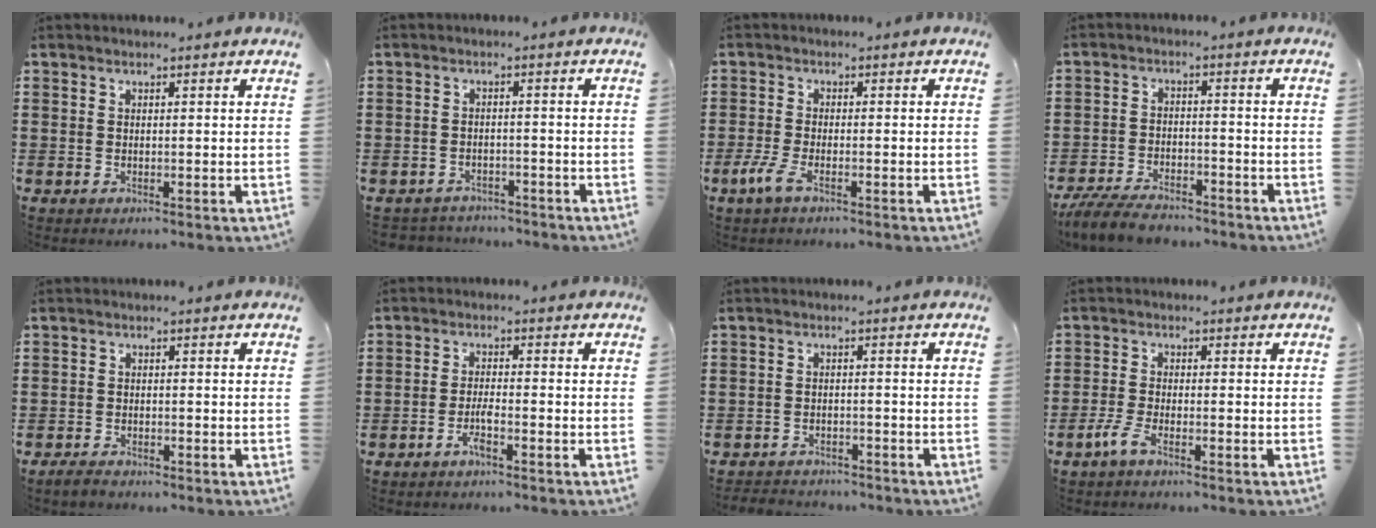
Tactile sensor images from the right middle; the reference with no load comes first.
{"total": 2.6, "force": [-2.5, 0.6, -0.4], "torque": [-0.001, 0.001, -0.059]}
{"total": 3.4, "force": [-2.0, 1.0, 2.5], "torque": [-0.070, -0.005, -0.046]}
{"total": 6.1, "force": [-5.6, 1.6, 1.7], "torque": [-0.034, 0.011, -0.110]}
{"total": 1.7, "force": [-1.5, 0.6, 0.4], "torque": [-0.010, 0.003, -0.031]}
{"total": 2.7, "force": [-1.7, 0.3, 2.1], "torque": [-0.045, -0.001, -0.033]}
{"total": 2.7, "force": [-2.6, 0.6, -0.2], "torque": [-0.004, -0.001, -0.058]}
{"total": 3.1, "force": [-2.2, 0.6, 2.1], "torque": [-0.056, -0.003, -0.048]}